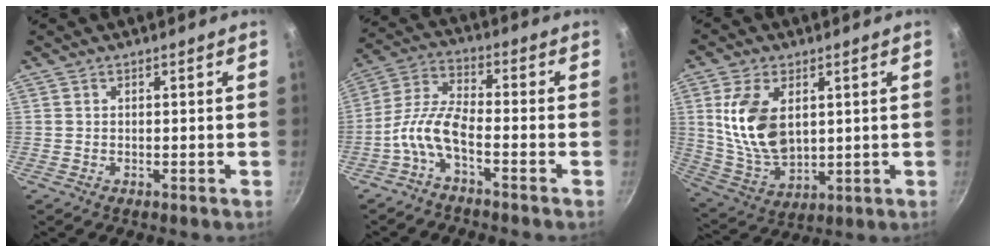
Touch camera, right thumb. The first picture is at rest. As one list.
[{"total": 7.6, "force": [-3.8, 2.6, 6.1], "torque": [-0.140, 0.036, -0.087]}, {"total": 13.9, "force": [2.9, 8.5, 10.6], "torque": [-0.185, -0.025, 0.069]}]